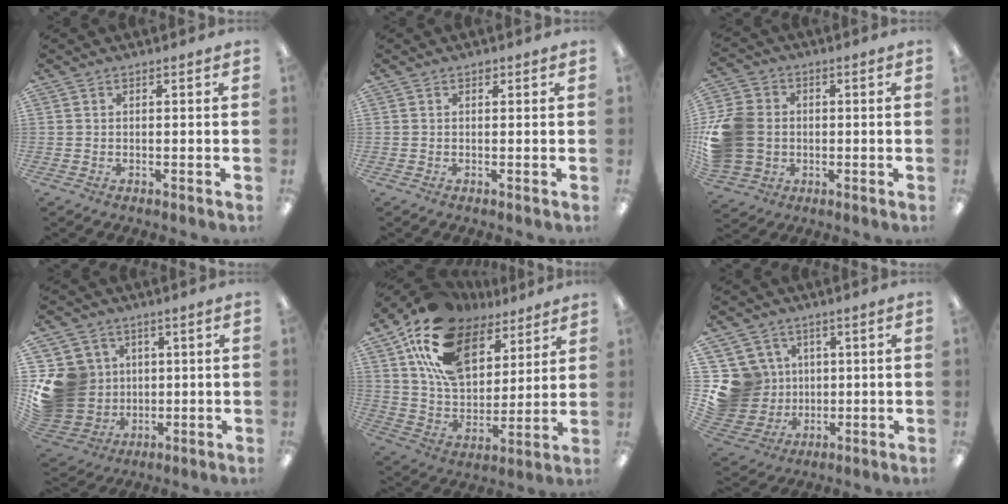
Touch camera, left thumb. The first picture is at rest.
{"total": 0.7, "force": [0.5, 0.5, 0.2], "torque": [-0.004, 0.003, 0.009]}
{"total": 13.8, "force": [-0.4, 11.8, 7.2], "torque": [-0.157, 0.022, -0.001]}
{"total": 16.6, "force": [1.8, 15.2, 6.3], "torque": [-0.147, -0.001, 0.057]}
{"total": 20.5, "force": [11.8, 12.4, 11.3], "torque": [-0.212, -0.045, 0.220]}
{"total": 14.4, "force": [1.7, 13.7, 4.2], "torque": [-0.127, -0.005, 0.049]}